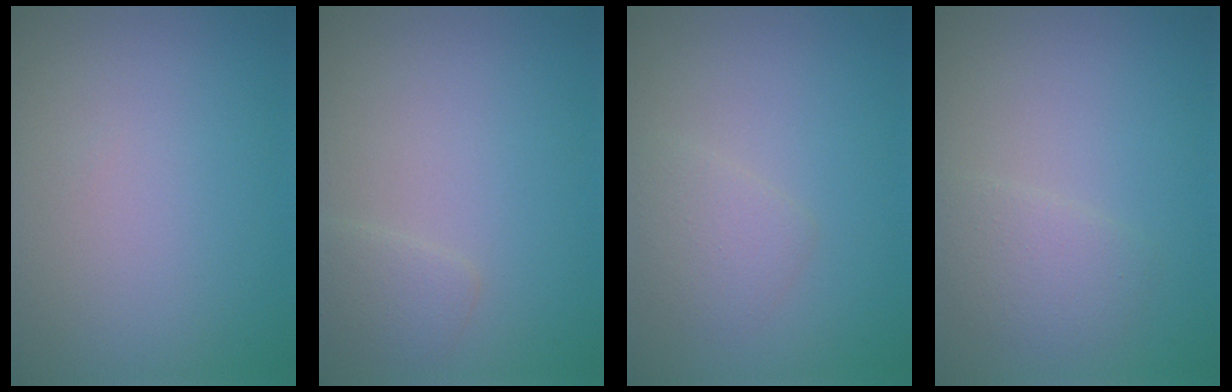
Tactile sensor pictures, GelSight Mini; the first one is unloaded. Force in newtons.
{"total": 1.4, "press": 1.4, "slide": 0.1}
{"total": 1.7, "press": 1.7, "slide": 0.2}
{"total": 2.0, "press": 2.0, "slide": 0.1}